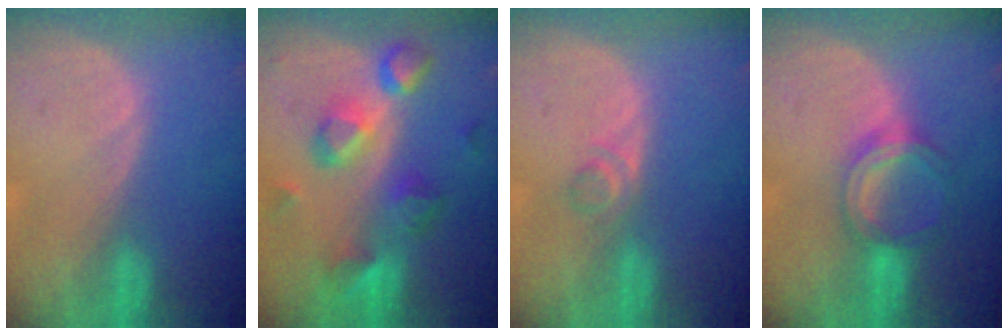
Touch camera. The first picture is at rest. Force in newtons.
{"total": 9.5, "press": 8.4, "slide": 4.5}
{"total": 1.9, "press": 1.7, "slide": 0.8}
{"total": 5.1, "press": 5.0, "slide": 1.1}